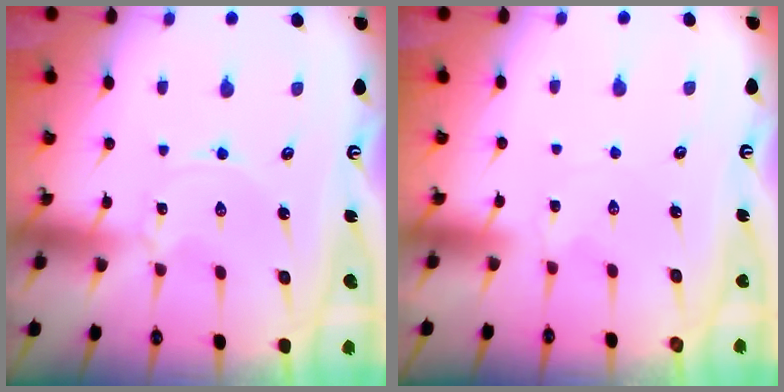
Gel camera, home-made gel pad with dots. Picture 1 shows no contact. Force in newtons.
{"total": 2.1, "press": 2.1, "slide": 0.2}